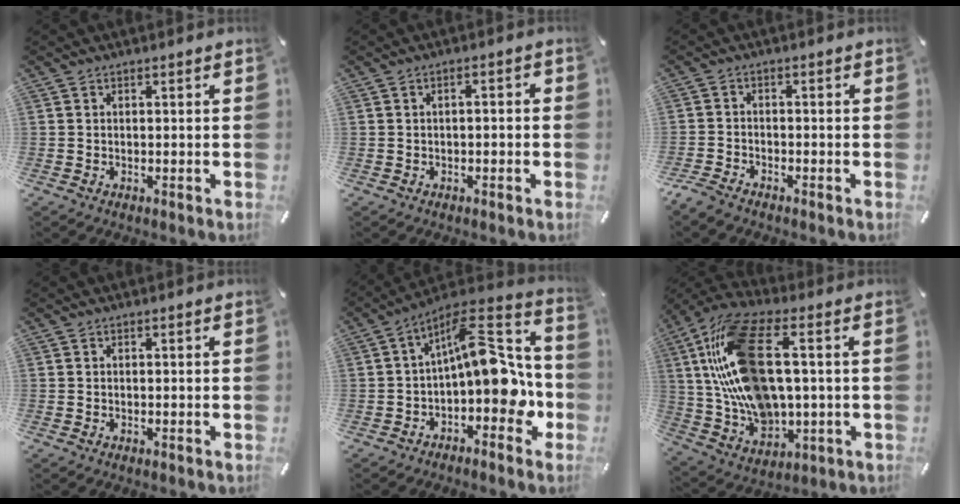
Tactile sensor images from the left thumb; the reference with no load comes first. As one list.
[{"total": 1.9, "force": [-1.2, 0.9, 1.1], "torque": [-0.020, 0.011, -0.026]}, {"total": 2.8, "force": [-2.7, 0.8, 0.4], "torque": [-0.028, 0.009, -0.058]}, {"total": 0.0}, {"total": 14.1, "force": [0.9, 7.5, 11.9], "torque": [-0.164, -0.023, 0.013]}, {"total": 20.7, "force": [3.5, 11.7, 16.7], "torque": [-0.367, -0.002, 0.064]}]